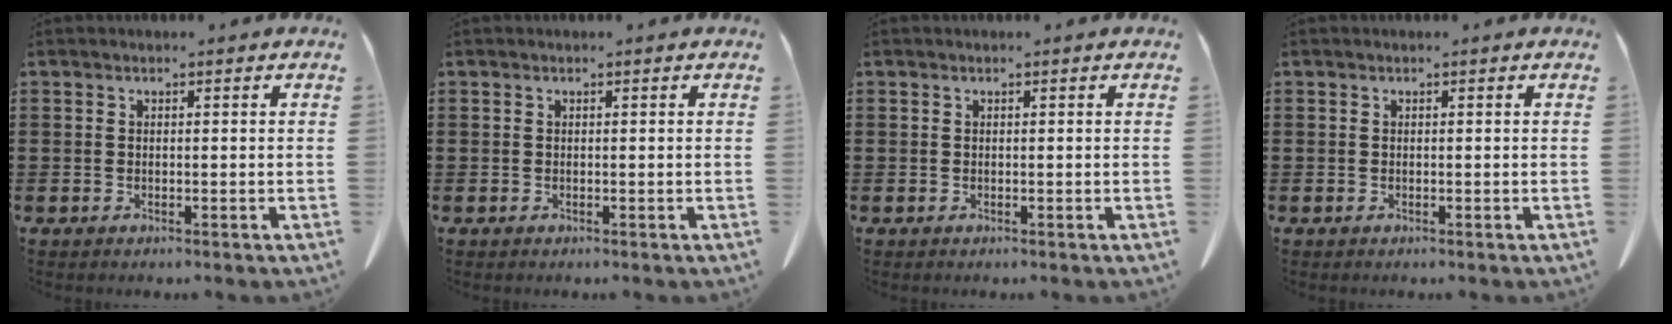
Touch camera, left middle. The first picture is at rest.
{"total": 0.0}
{"total": 0.0}
{"total": 0.0}